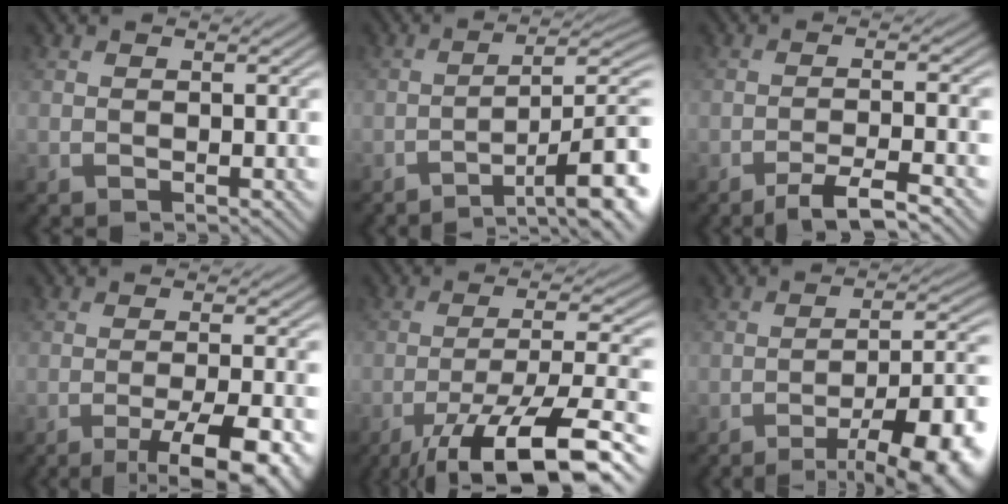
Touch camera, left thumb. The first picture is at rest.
{"total": 11.5, "force": [-6.4, 2.5, 9.2], "torque": [-0.120, 0.016, -0.091]}
{"total": 4.4, "force": [-3.1, 0.4, 3.2], "torque": [-0.046, 0.008, -0.063]}
{"total": 8.8, "force": [-4.6, 1.7, 7.3], "torque": [-0.109, 0.002, -0.064]}
{"total": 15.1, "force": [-9.1, 4.0, 11.4], "torque": [-0.195, -0.009, -0.146]}
{"total": 14.1, "force": [-8.4, 3.7, 10.7], "torque": [-0.139, 0.008, -0.116]}